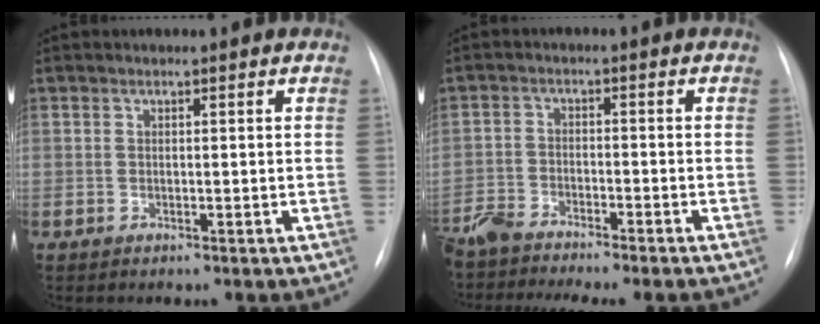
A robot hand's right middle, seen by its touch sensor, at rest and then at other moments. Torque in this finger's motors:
{"motor_torque": [0.00, -0.53, 0.43, 0.11]}